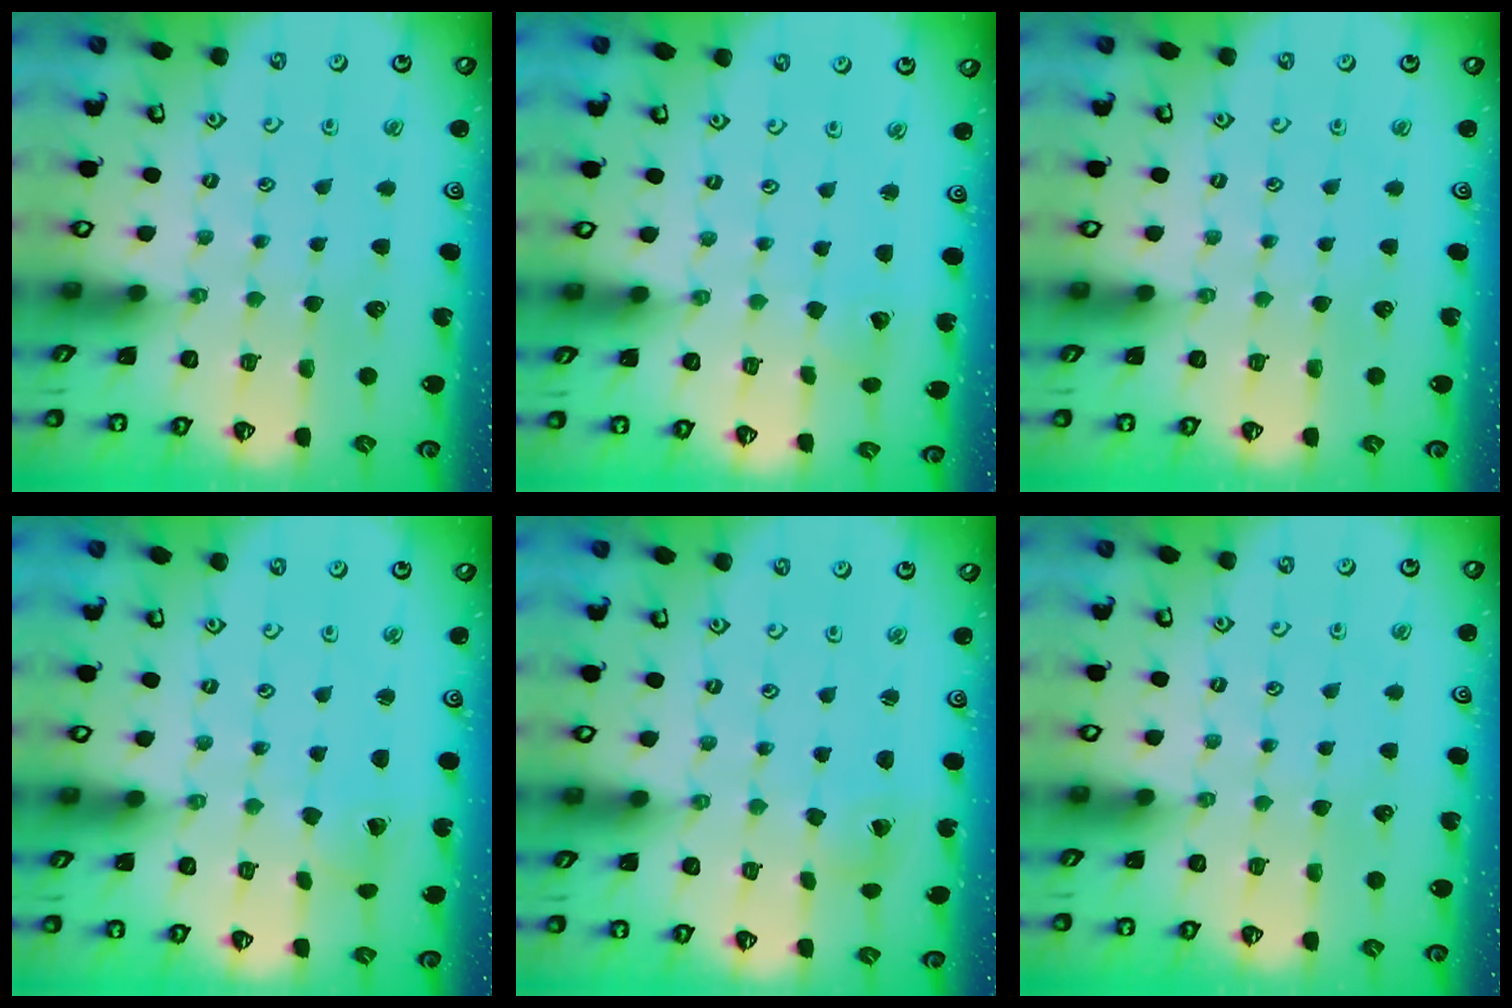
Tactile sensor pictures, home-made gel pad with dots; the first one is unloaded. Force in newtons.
{"total": 2.5, "press": 2.5, "slide": 0.3}
{"total": 0.0}
{"total": 2.2, "press": 2.2, "slide": 0.2}
{"total": 2.1, "press": 2.1, "slide": 0.1}
{"total": 0.0}